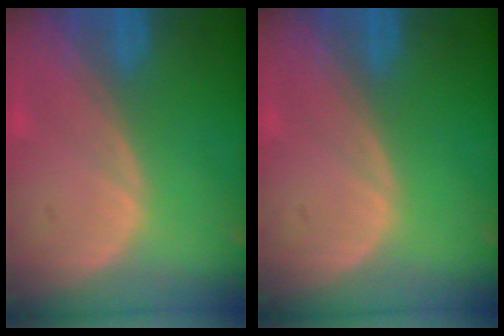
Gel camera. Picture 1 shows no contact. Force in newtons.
{"total": 0.0}